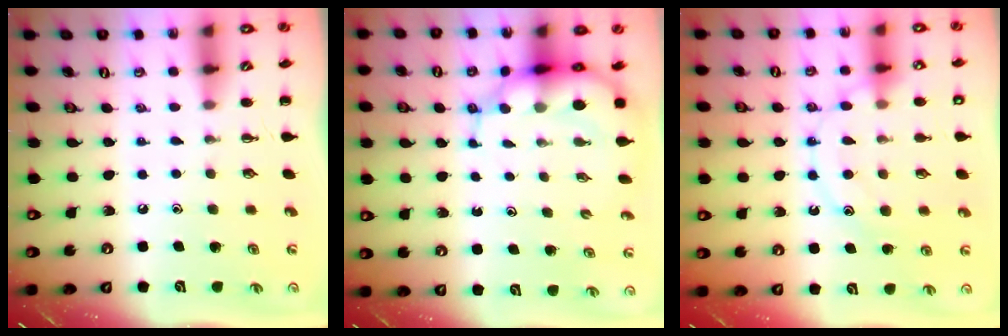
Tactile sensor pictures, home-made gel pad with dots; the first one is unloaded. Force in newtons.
{"total": 7.6, "press": 7.3, "slide": 2.2}
{"total": 14.4, "press": 14.3, "slide": 0.8}